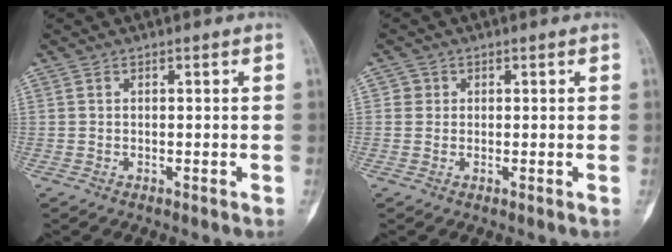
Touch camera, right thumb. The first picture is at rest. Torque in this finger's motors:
{"motor_torque": [-0.73, -0.22, -0.10, 0.37, -0.04]}